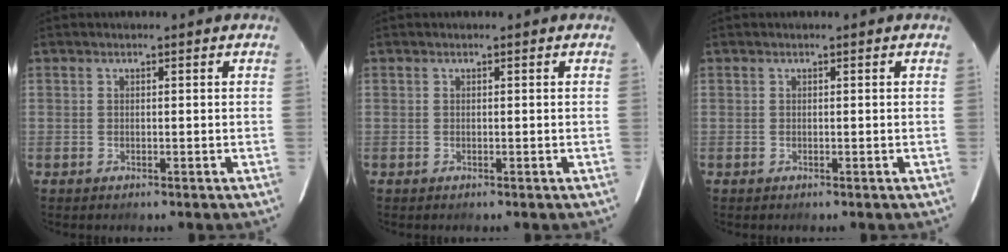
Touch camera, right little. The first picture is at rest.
{"total": 0.0}
{"total": 0.0}